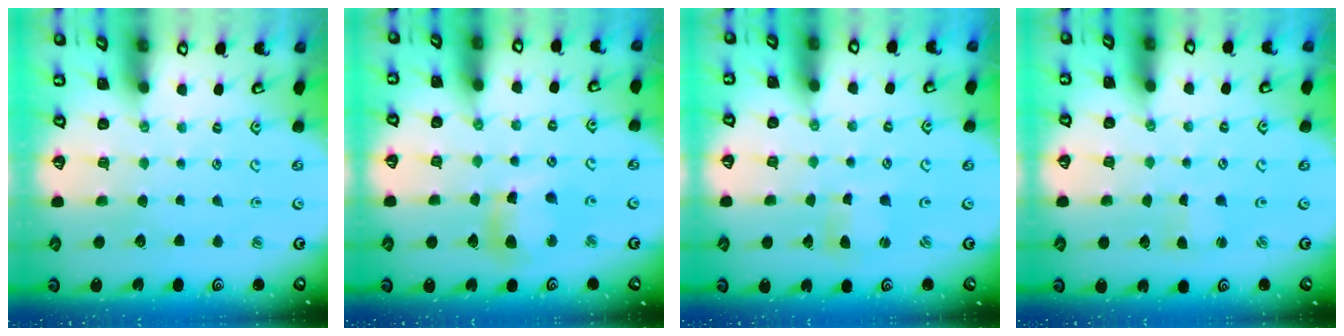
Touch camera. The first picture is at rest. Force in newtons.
{"total": 10.3, "press": 10.2, "slide": 1.3}
{"total": 2.1, "press": 2.1, "slide": 0.3}
{"total": 1.4, "press": 1.3, "slide": 0.2}